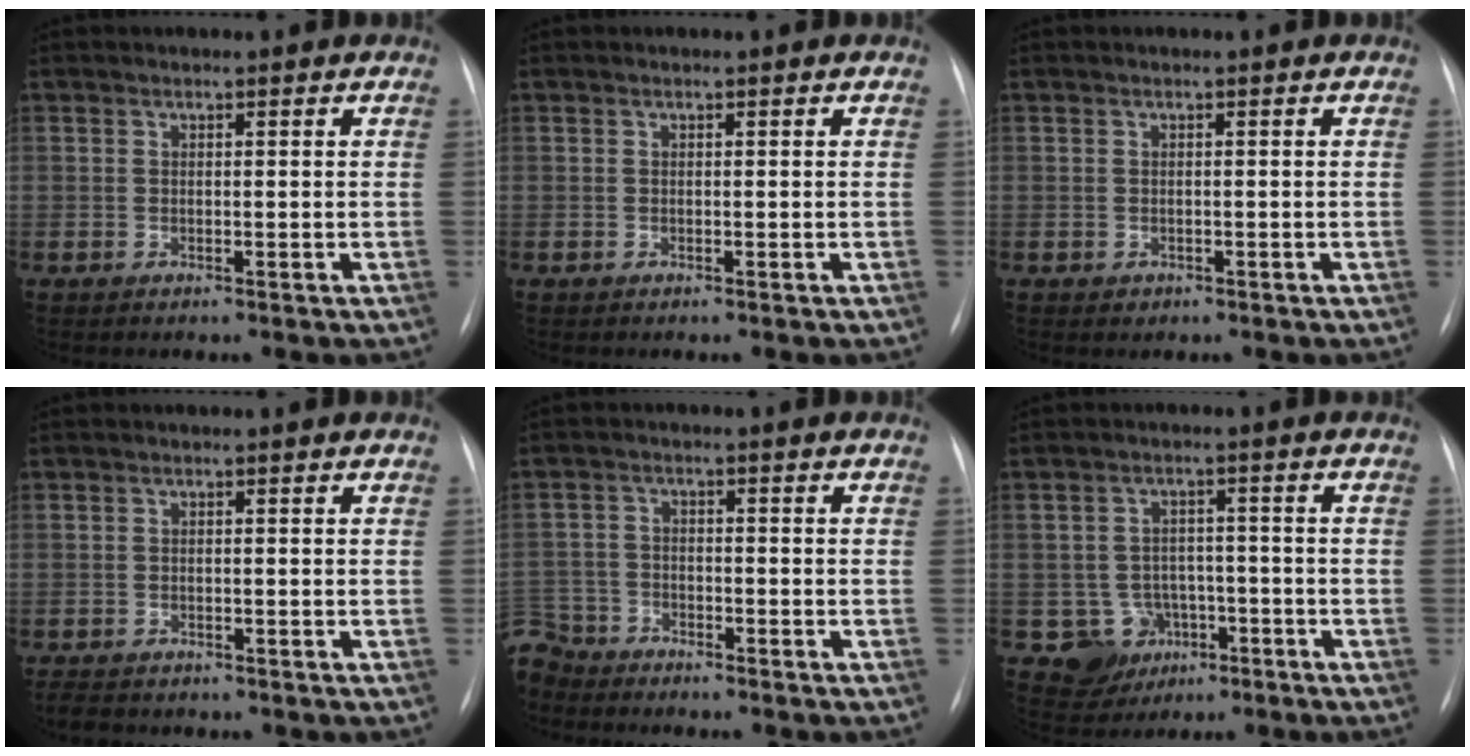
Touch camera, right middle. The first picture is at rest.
{"total": 0.0}
{"total": 0.7, "force": [-0.3, 0.7, 0.1], "torque": [-0.001, 0.003, 0.000]}
{"total": 3.9, "force": [-3.3, 1.6, 1.3], "torque": [-0.021, -0.005, -0.044]}
{"total": 8.1, "force": [-7.3, 3.7, 0.5], "torque": [-0.022, 0.002, -0.139]}
{"total": 6.4, "force": [-2.7, 5.8, 0.5], "torque": [0.001, 0.013, -0.034]}